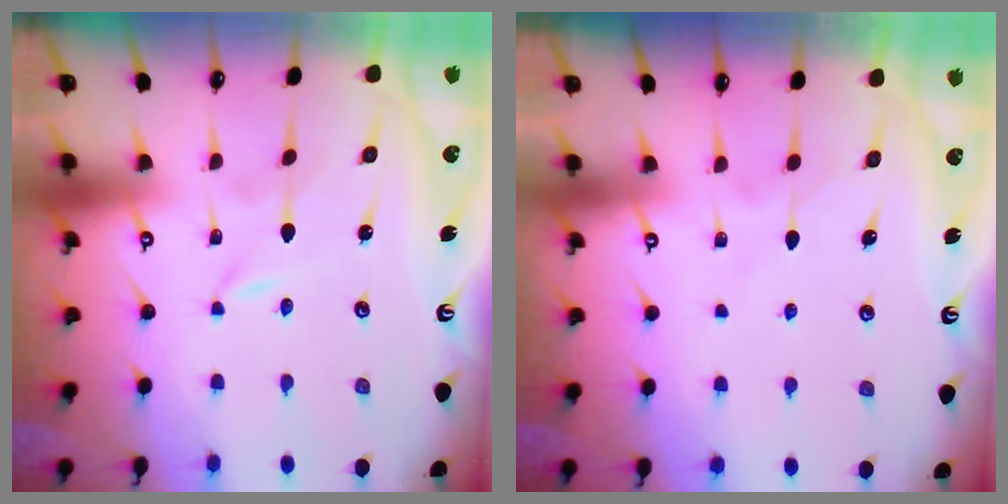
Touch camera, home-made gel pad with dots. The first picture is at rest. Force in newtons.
{"total": 5.6, "press": 5.5, "slide": 0.7}